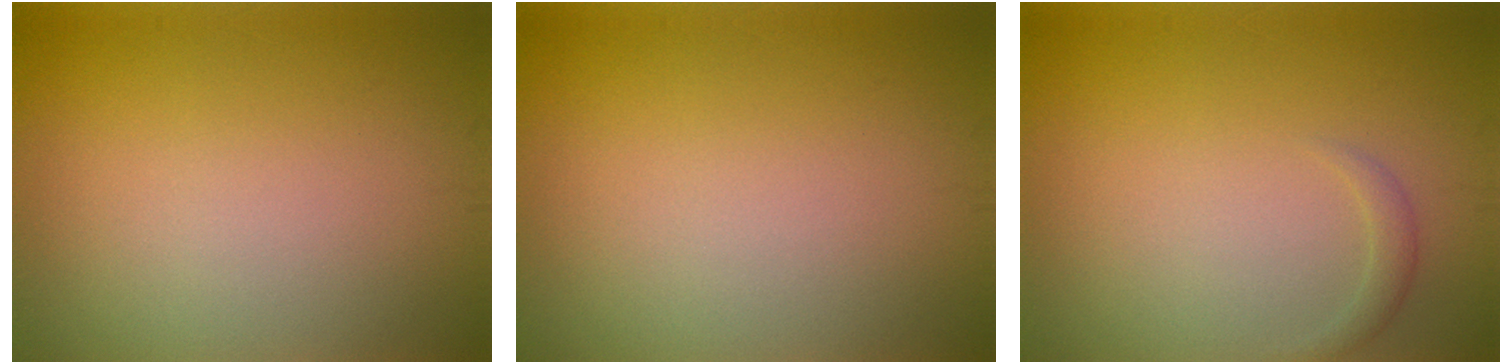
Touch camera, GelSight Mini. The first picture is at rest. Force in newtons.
{"total": 0.0}
{"total": 1.0, "press": 1.0, "slide": 0.0}